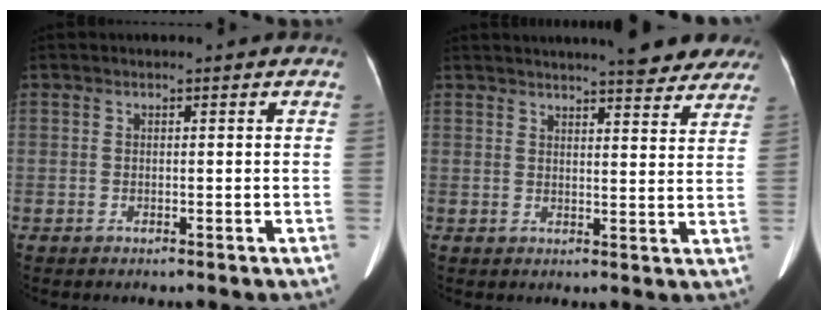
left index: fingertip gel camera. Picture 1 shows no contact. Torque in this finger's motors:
{"motor_torque": [0.97, -1.17, 0.20, 0.04]}